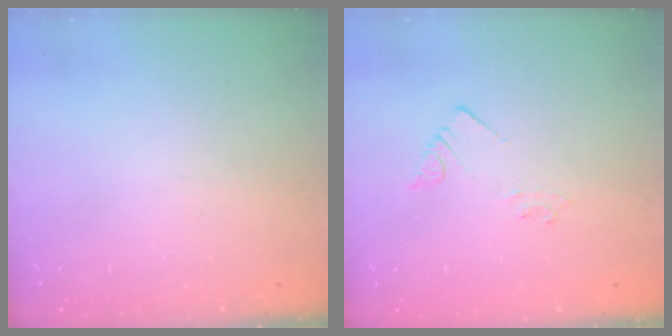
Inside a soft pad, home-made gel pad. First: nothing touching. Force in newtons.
{"total": 2.2, "press": 2.2, "slide": 0.1}